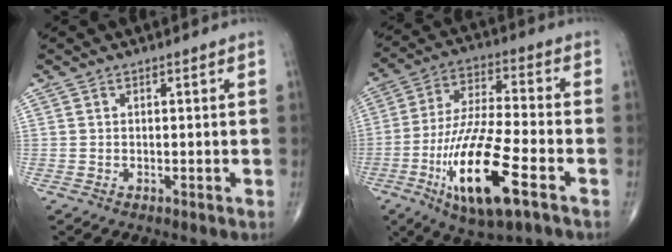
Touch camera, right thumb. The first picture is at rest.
{"total": 19.1, "force": [-7.7, 5.2, 16.7], "torque": [-0.334, 0.017, -0.131]}